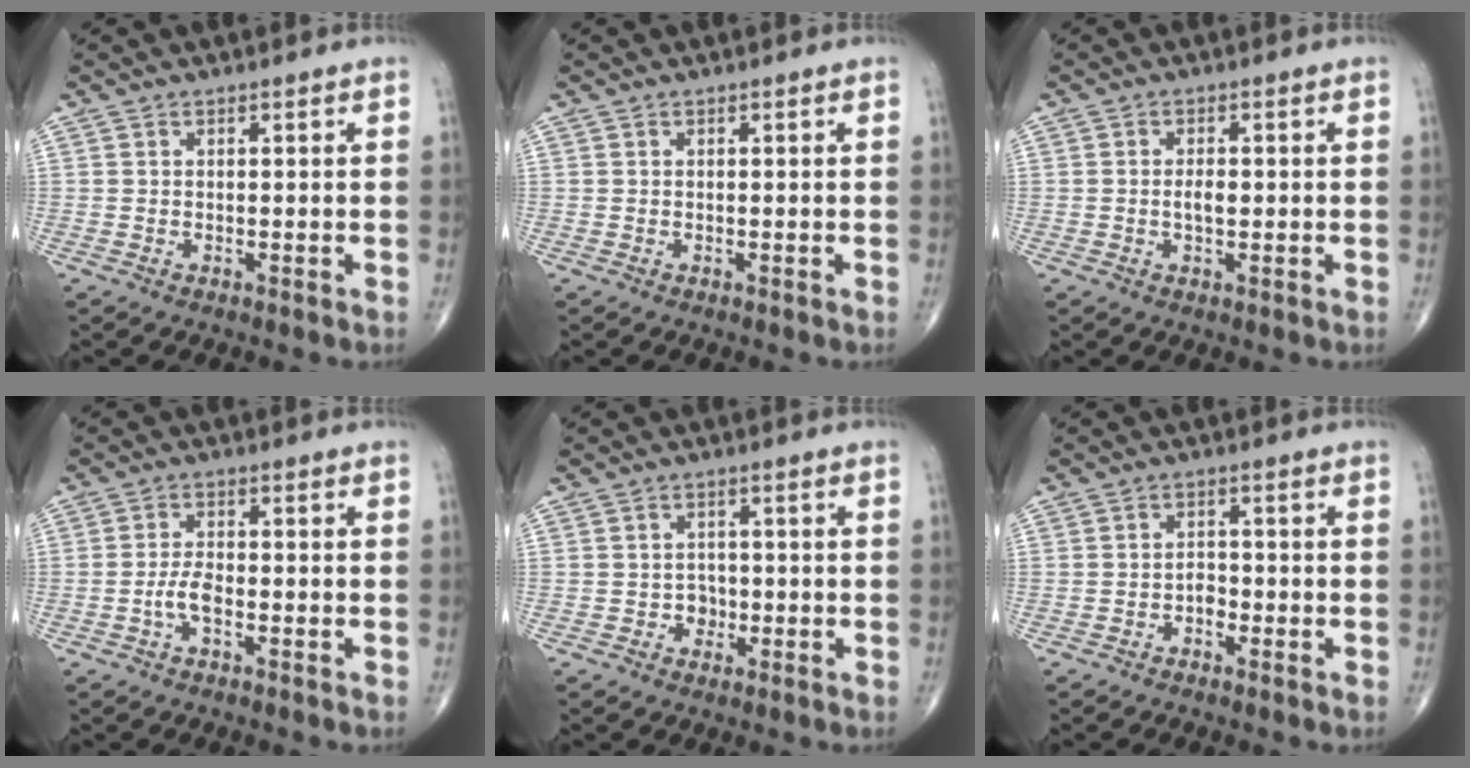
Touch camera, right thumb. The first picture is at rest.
{"total": 0.0}
{"total": 2.4, "force": [-0.2, 1.2, 2.1], "torque": [-0.040, 0.001, -0.004]}
{"total": 3.3, "force": [-1.3, 1.3, 2.8], "torque": [-0.056, 0.010, -0.027]}
{"total": 2.5, "force": [-0.8, 2.2, 1.0], "torque": [0.002, 0.008, -0.014]}
{"total": 2.1, "force": [-1.1, 1.3, 1.2], "torque": [-0.008, 0.009, -0.022]}